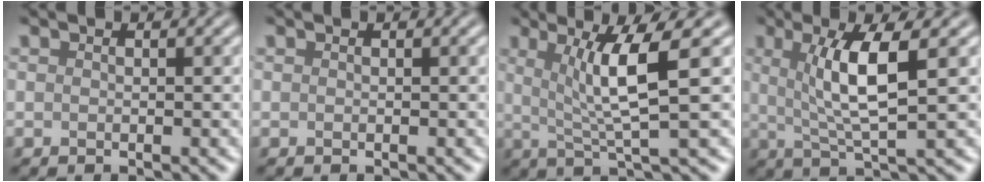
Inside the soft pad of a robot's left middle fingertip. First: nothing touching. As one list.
[{"total": 0.0}, {"total": 5.5, "force": [1.3, 0.8, 5.3], "torque": [-0.095, 0.001, 0.028]}, {"total": 5.7, "force": [1.2, 1.2, 5.5], "torque": [-0.098, 0.002, 0.026]}]